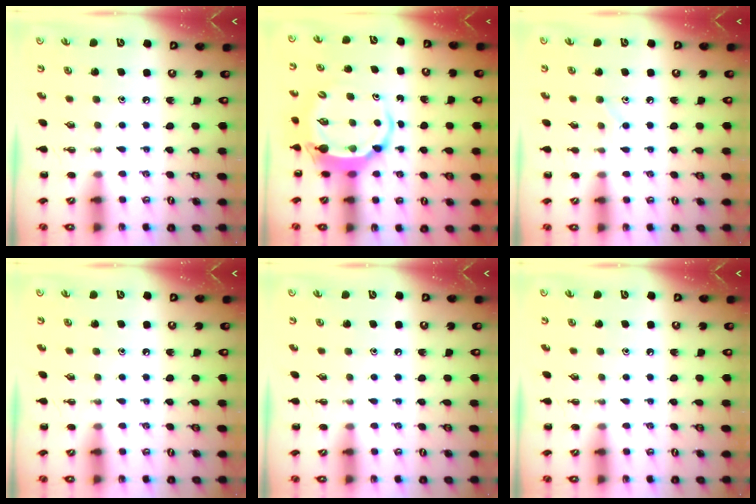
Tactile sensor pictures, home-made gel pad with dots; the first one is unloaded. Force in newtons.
{"total": 6.1, "press": 6.0, "slide": 0.9}
{"total": 6.1, "press": 5.9, "slide": 1.5}
{"total": 0.0}
{"total": 0.0}
{"total": 0.0}